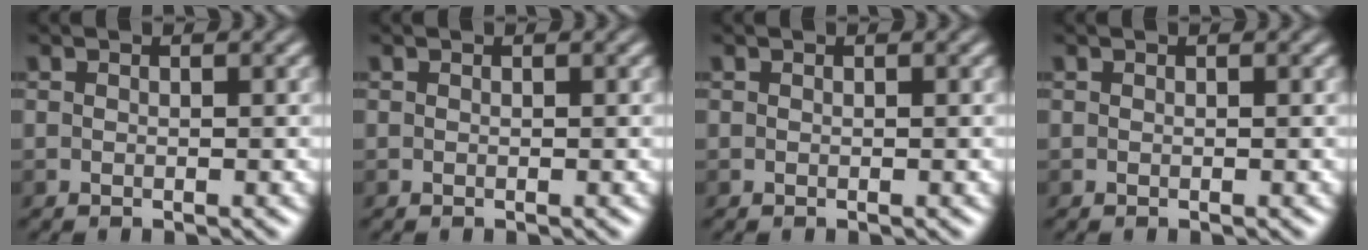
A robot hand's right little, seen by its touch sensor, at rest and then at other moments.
{"total": 0.0}
{"total": 0.0}
{"total": 0.0}